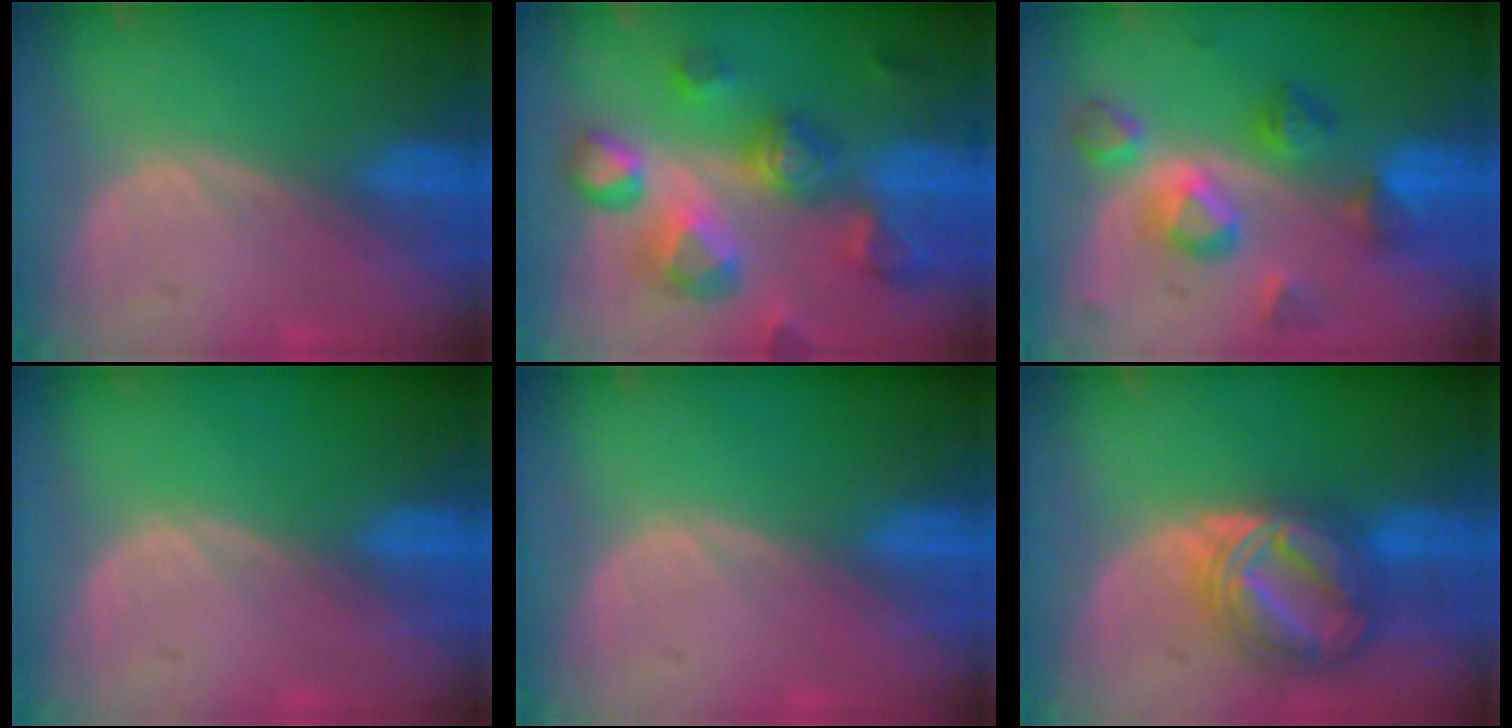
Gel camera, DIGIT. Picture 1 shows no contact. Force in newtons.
{"total": 11.2, "press": 10.0, "slide": 5.0}
{"total": 7.7, "press": 7.7, "slide": 0.1}
{"total": 0.0}
{"total": 0.0}
{"total": 9.2, "press": 9.1, "slide": 0.6}